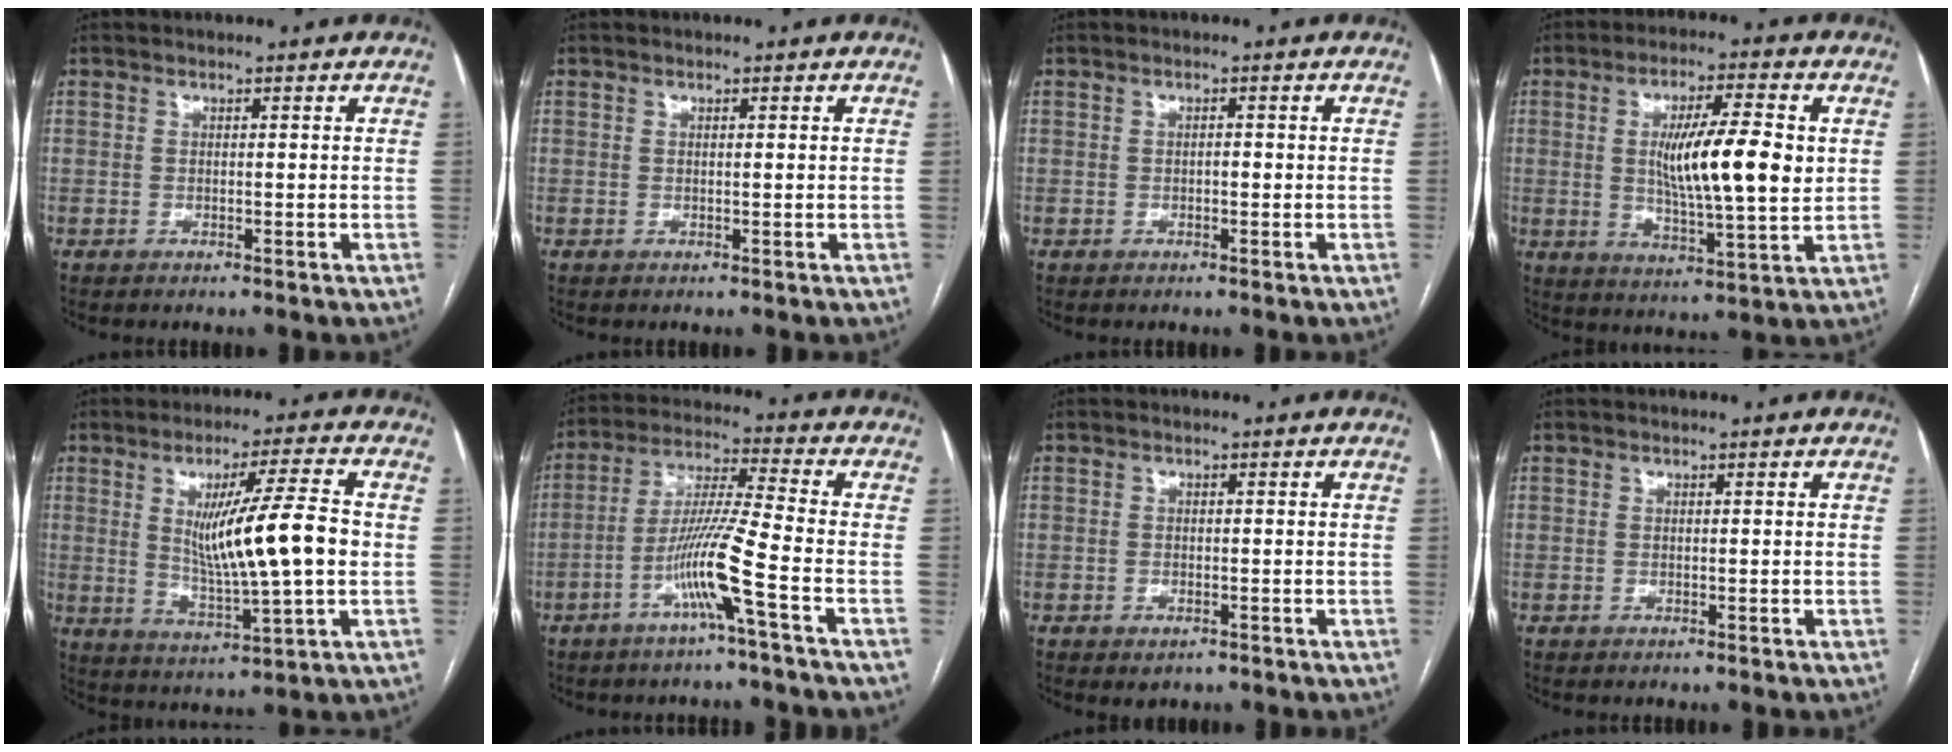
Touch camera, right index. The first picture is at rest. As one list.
[{"total": 0.0}, {"total": 0.7, "force": [-0.2, 0.3, 0.7], "torque": [-0.011, 0.002, -0.003]}, {"total": 12.8, "force": [1.6, 1.7, 12.6], "torque": [-0.216, -0.003, 0.024]}, {"total": 12.9, "force": [0.9, 0.2, 12.9], "torque": [-0.221, -0.008, 0.019]}, {"total": 9.9, "force": [-4.4, -1.6, 8.8], "torque": [-0.171, 0.000, -0.089]}, {"total": 1.6, "force": [-0.9, 0.9, 0.9], "torque": [-0.011, 0.000, -0.005]}, {"total": 0.0}]